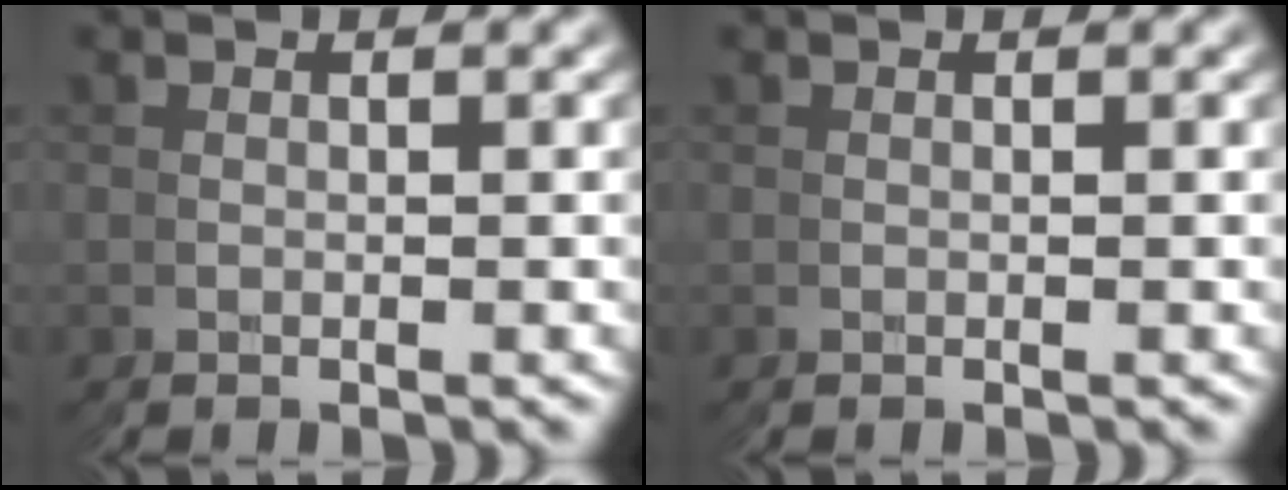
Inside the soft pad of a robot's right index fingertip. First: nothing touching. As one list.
[{"total": 0.0}]